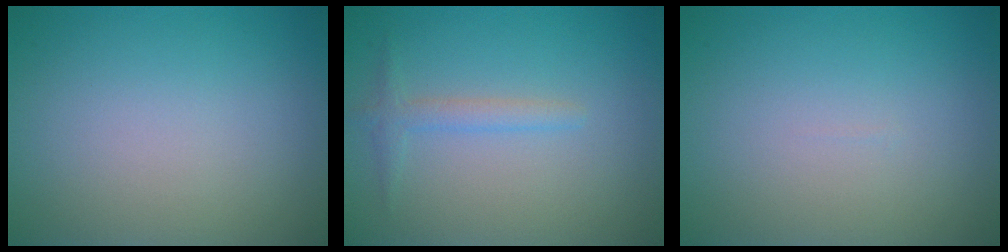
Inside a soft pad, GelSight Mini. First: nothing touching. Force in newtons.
{"total": 1.6, "press": 1.6, "slide": 0.1}
{"total": 0.0}